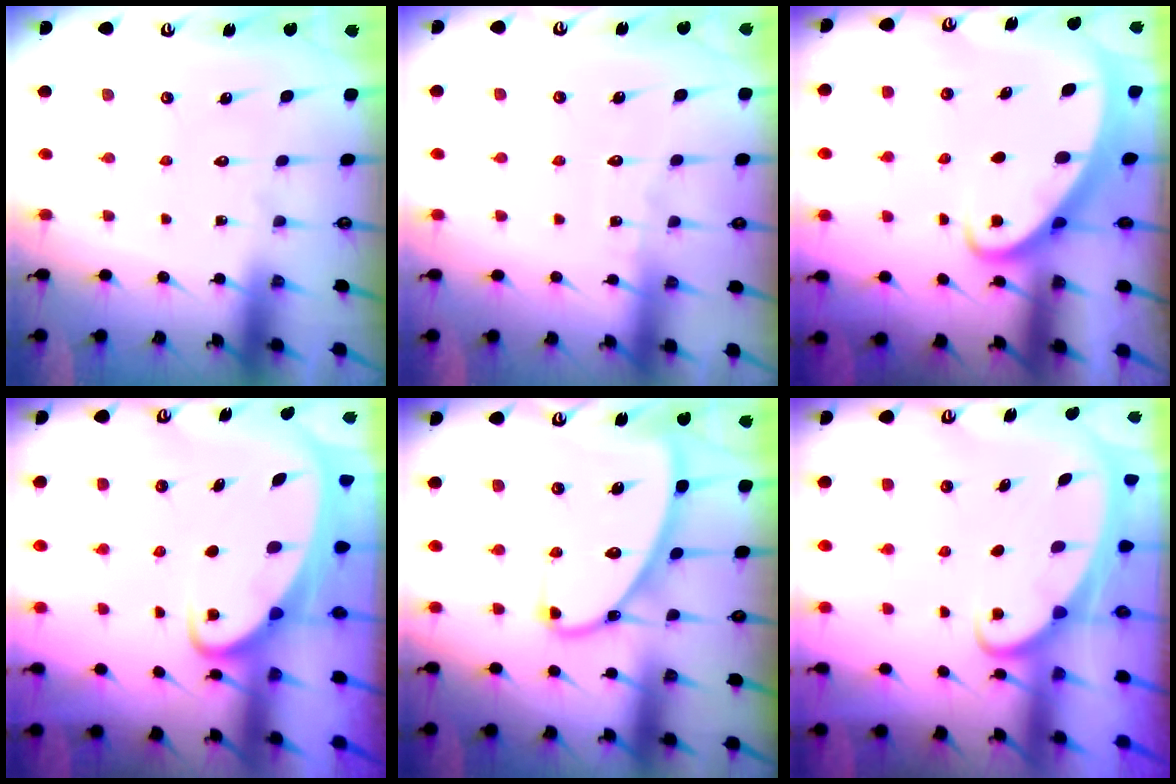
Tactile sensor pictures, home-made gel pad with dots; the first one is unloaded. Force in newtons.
{"total": 4.1, "press": 4.1, "slide": 0.3}
{"total": 2.7, "press": 2.7, "slide": 0.2}
{"total": 3.0, "press": 3.0, "slide": 0.4}
{"total": 9.4, "press": 9.4, "slide": 0.2}
{"total": 1.9, "press": 1.9, "slide": 0.3}